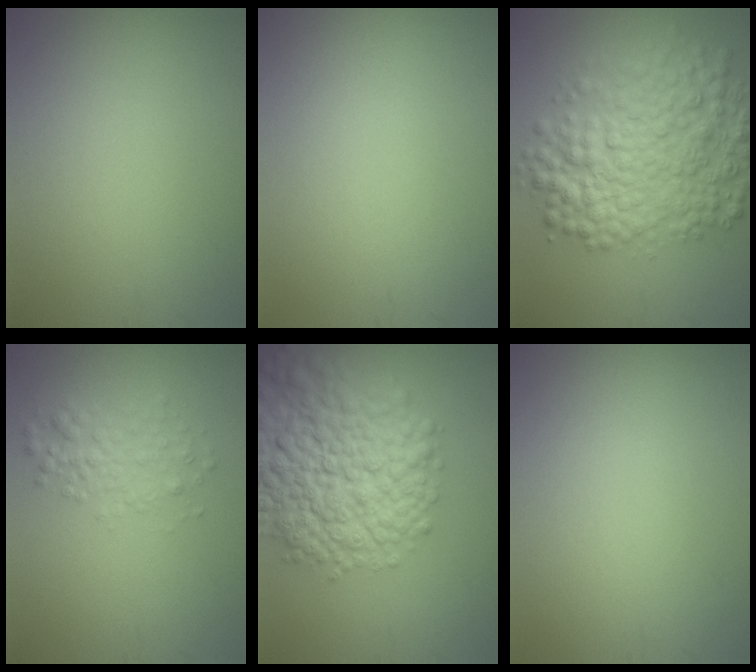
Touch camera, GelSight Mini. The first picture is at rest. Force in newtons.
{"total": 0.0}
{"total": 8.7, "press": 8.7, "slide": 0.1}
{"total": 2.4, "press": 2.4, "slide": 0.1}
{"total": 11.0, "press": 11.0, "slide": 0.5}
{"total": 0.0}